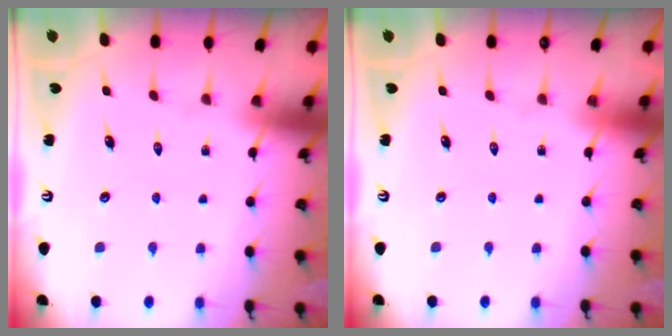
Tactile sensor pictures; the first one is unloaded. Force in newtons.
{"total": 0.0}